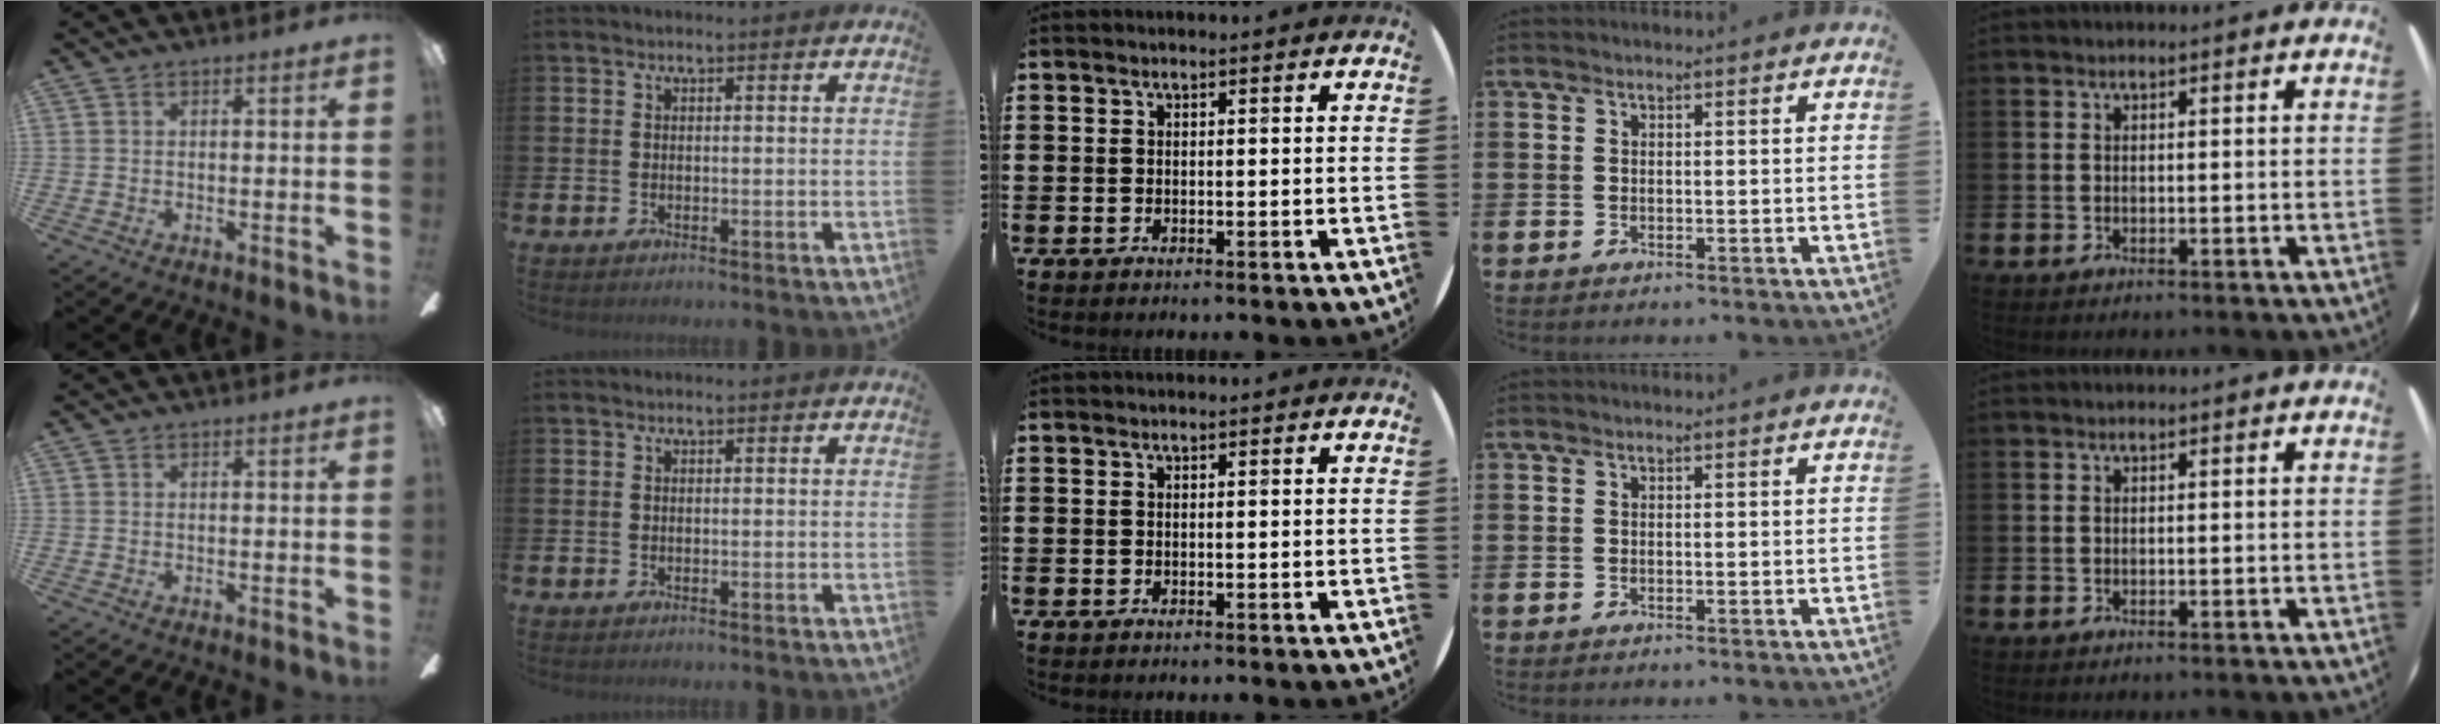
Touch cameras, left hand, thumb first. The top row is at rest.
{}